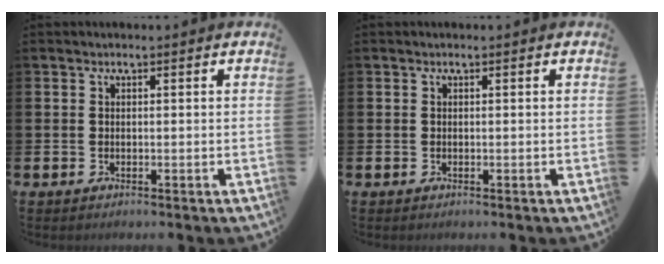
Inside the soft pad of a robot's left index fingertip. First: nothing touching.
{"total": 0.0}